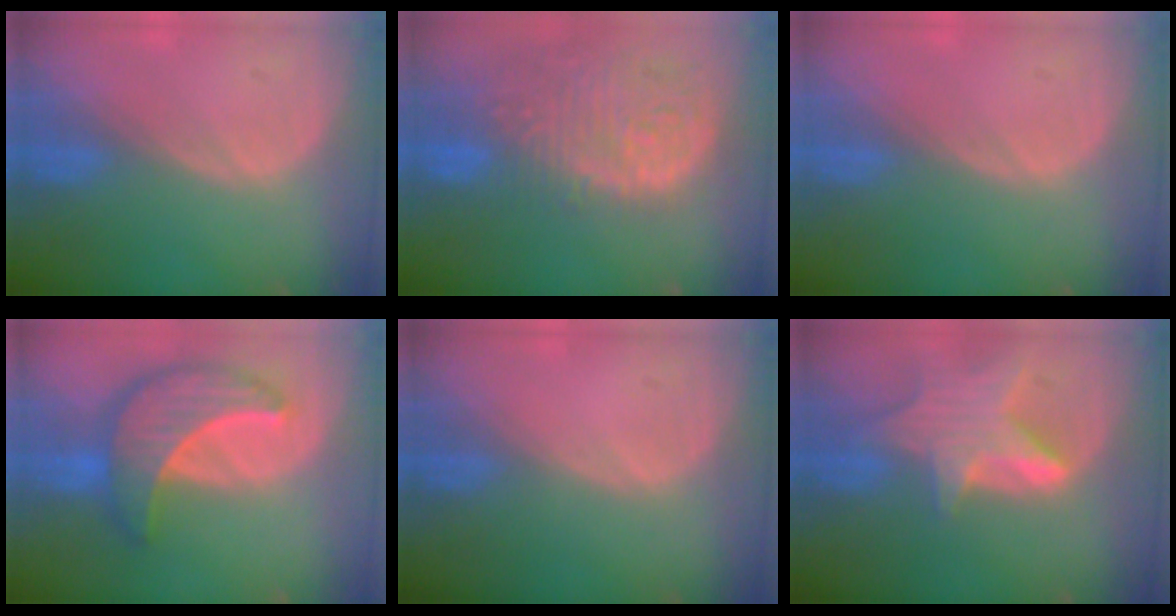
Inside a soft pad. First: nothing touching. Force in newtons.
{"total": 14.5, "press": 11.9, "slide": 8.2}
{"total": 0.0}
{"total": 10.0, "press": 10.0, "slide": 0.7}
{"total": 0.0}
{"total": 8.1, "press": 7.3, "slide": 3.6}